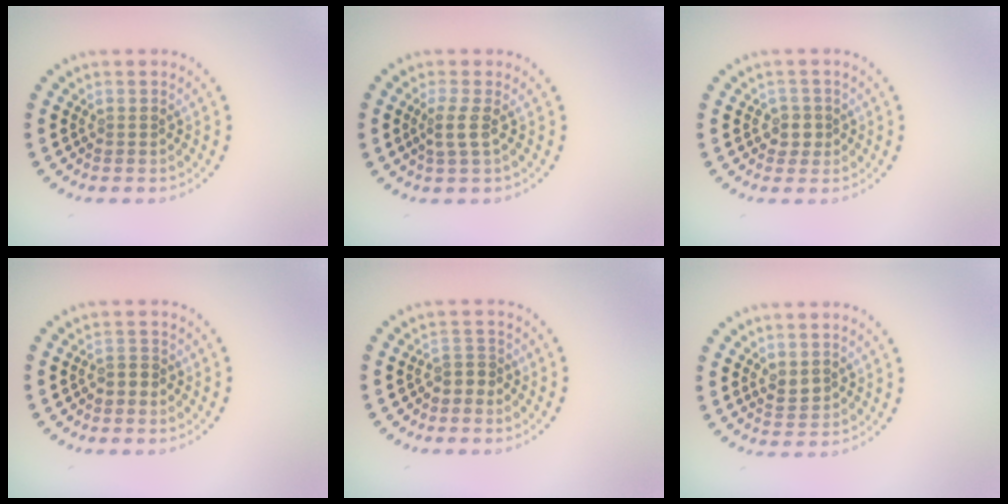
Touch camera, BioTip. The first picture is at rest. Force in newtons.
{"total": 1.8, "press": 1.4, "slide": 1.2}
{"total": 1.6, "press": 1.4, "slide": 0.7}
{"total": 1.1, "press": 0.9, "slide": 0.5}
{"total": 1.6, "press": 1.2, "slide": 1.0}
{"total": 1.5, "press": 1.4, "slide": 0.3}